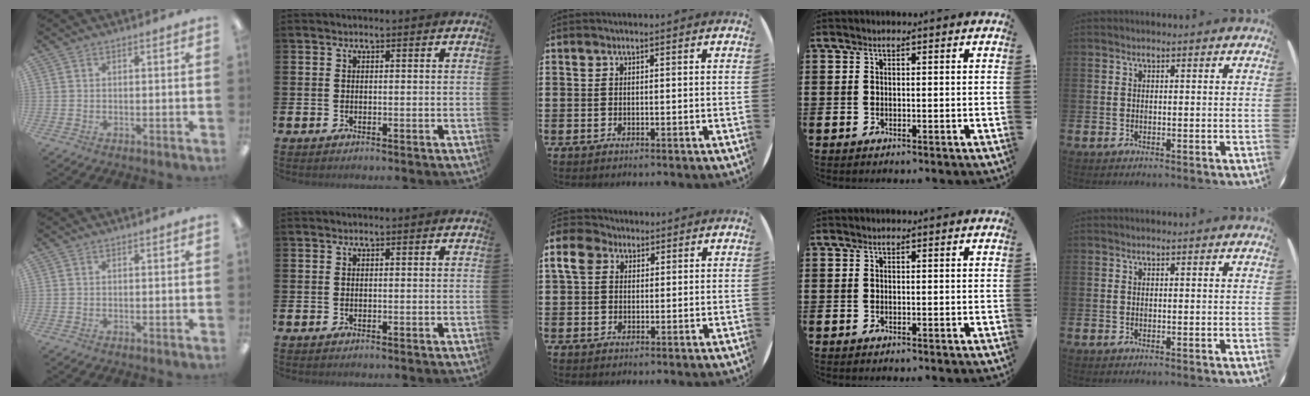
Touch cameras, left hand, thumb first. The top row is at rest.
{"middle": {"total": 4.5, "force": [2.2, 3.5, 1.9], "torque": [-0.050, 0.018, 0.040]}}